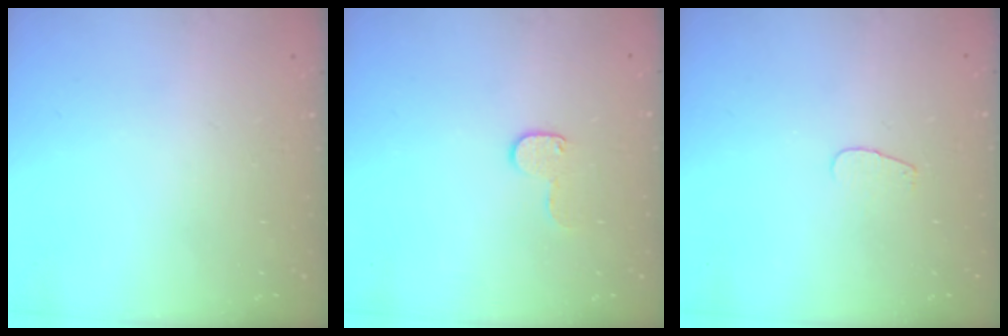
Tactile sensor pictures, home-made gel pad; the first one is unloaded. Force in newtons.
{"total": 4.5, "press": 4.5, "slide": 0.5}
{"total": 2.8, "press": 2.8, "slide": 0.2}